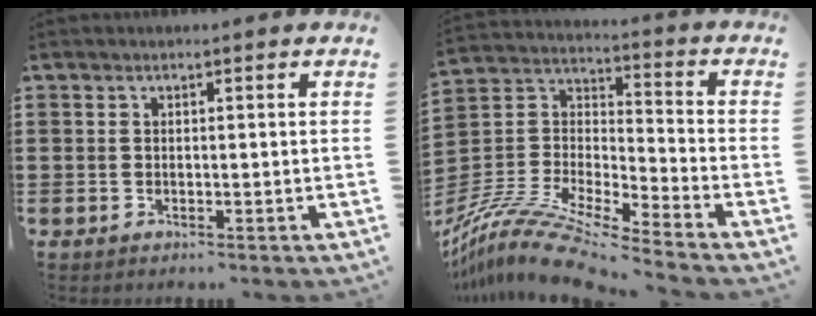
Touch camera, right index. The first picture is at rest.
{"total": 12.4, "force": [-11.0, 1.2, 5.5], "torque": [-0.130, 0.010, -0.228]}